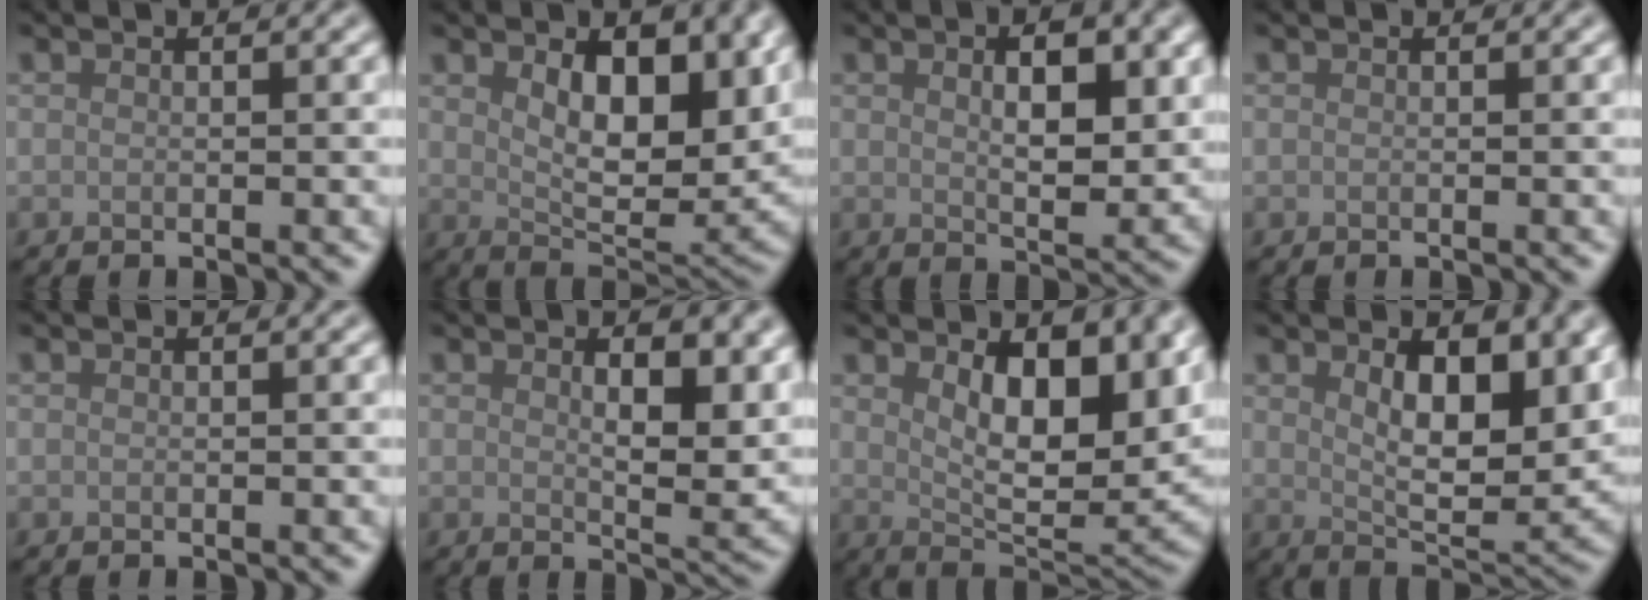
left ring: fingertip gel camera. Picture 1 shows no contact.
{"total": 8.3, "force": [2.5, 4.4, 6.5], "torque": [-0.105, -0.017, 0.043]}
{"total": 5.0, "force": [1.2, 2.3, 4.3], "torque": [-0.065, -0.002, 0.023]}
{"total": 0.0}
{"total": 0.0}
{"total": 5.8, "force": [1.8, 2.4, 5.0], "torque": [-0.069, -0.010, 0.037]}
{"total": 8.6, "force": [2.7, 4.2, 7.0], "torque": [-0.111, -0.014, 0.046]}
{"total": 7.7, "force": [2.2, 3.4, 6.5], "torque": [-0.106, -0.012, 0.040]}